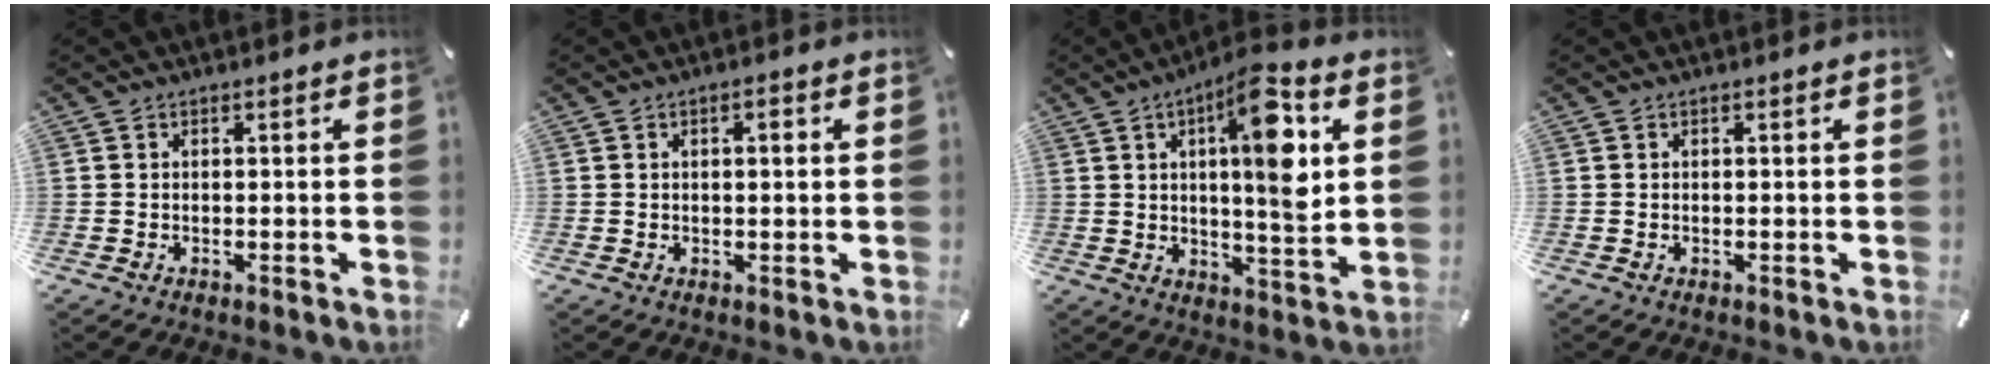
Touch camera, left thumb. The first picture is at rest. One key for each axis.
{"total": 1.4, "fx": 0.4, "fy": 0.6, "fz": 1.2, "tx": -0.025, "ty": 0.005, "tz": 0.005}
{"total": 15.2, "fx": 5.2, "fy": 4.2, "fz": 13.6, "tx": -0.208, "ty": -0.018, "tz": 0.078}
{"total": 0.0}